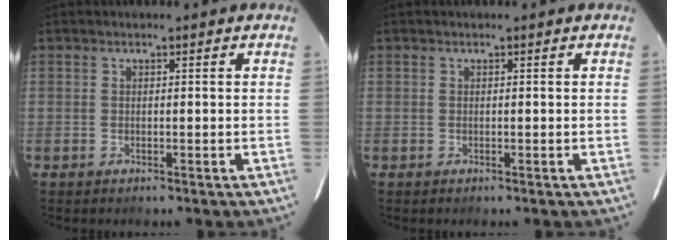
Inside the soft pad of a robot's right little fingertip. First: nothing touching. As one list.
[{"total": 0.0}]